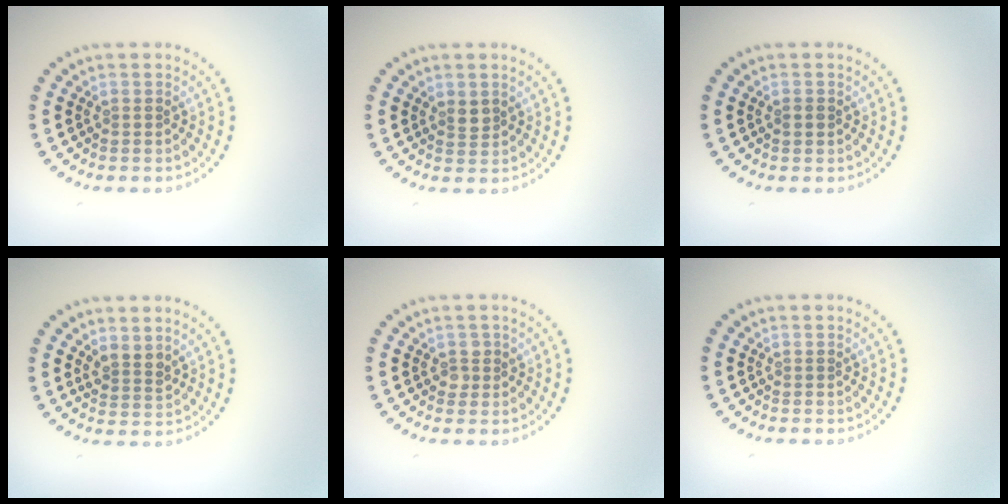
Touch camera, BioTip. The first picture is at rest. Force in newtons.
{"total": 1.3, "press": 1.1, "slide": 0.7}
{"total": 1.1, "press": 1.0, "slide": 0.2}
{"total": 1.8, "press": 1.5, "slide": 1.0}
{"total": 1.1, "press": 1.0, "slide": 0.4}
{"total": 0.0}